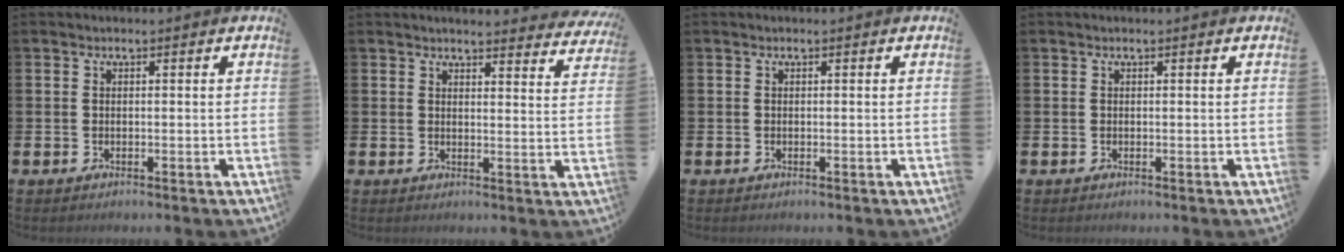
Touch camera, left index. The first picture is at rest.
{"total": 3.5, "force": [3.4, 0.0, 0.2], "torque": [-0.004, -0.025, 0.060]}
{"total": 0.0}
{"total": 0.0}